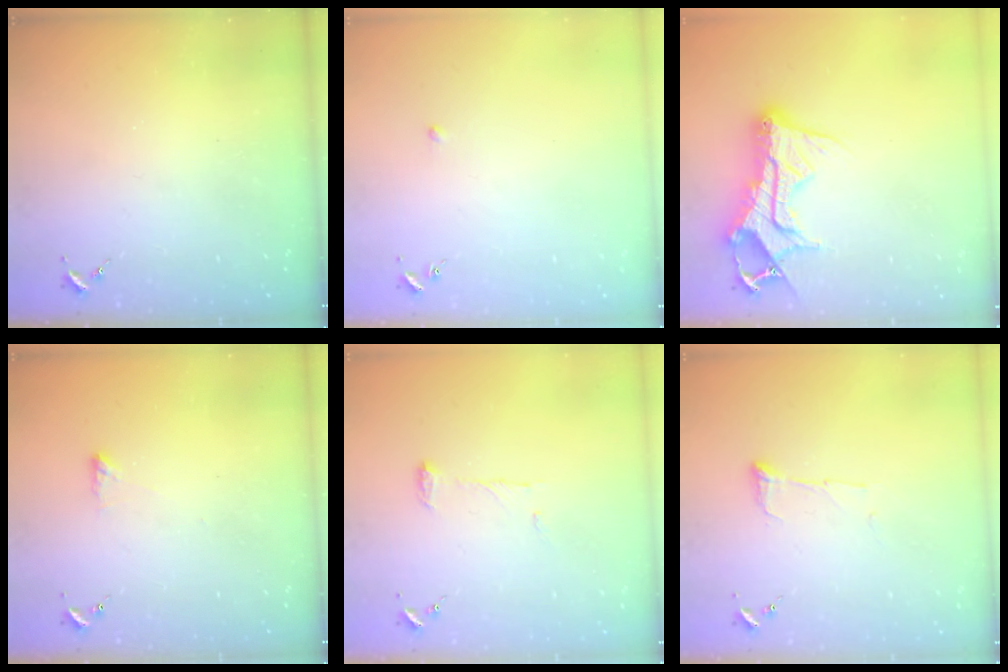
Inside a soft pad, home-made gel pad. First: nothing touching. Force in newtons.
{"total": 2.6, "press": 2.5, "slide": 0.6}
{"total": 17.1, "press": 17.1, "slide": 1.5}
{"total": 2.9, "press": 2.8, "slide": 0.5}
{"total": 7.6, "press": 7.6, "slide": 0.6}
{"total": 6.3, "press": 6.3, "slide": 0.3}